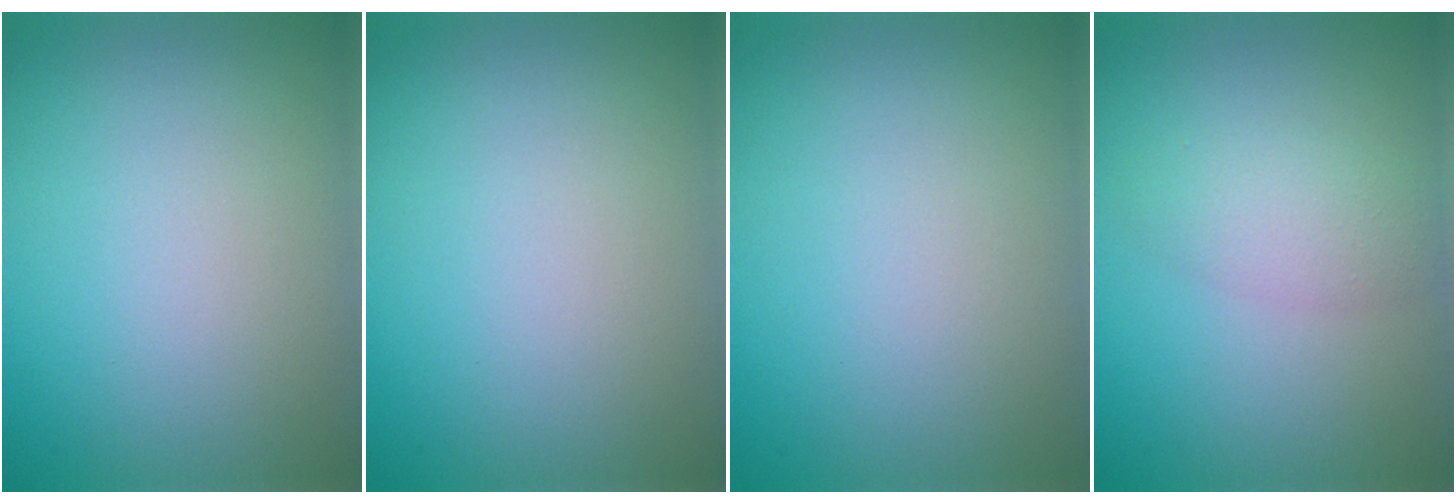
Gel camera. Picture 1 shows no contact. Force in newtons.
{"total": 0.0}
{"total": 0.0}
{"total": 2.7, "press": 2.7, "slide": 0.2}